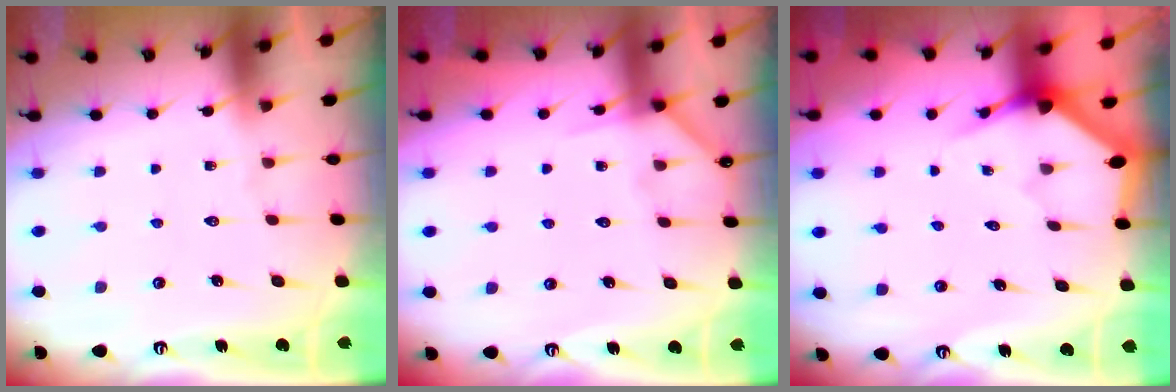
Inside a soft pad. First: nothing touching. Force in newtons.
{"total": 4.9, "press": 4.8, "slide": 0.7}
{"total": 3.5, "press": 3.5, "slide": 0.1}